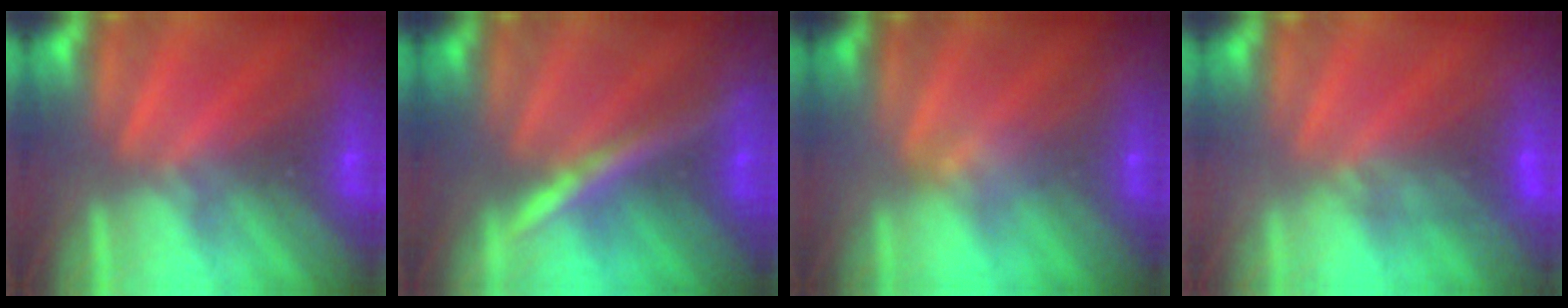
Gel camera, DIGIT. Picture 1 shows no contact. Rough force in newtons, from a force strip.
{"total": 2.5}
{"total": 2.3}
{"total": 4.1}